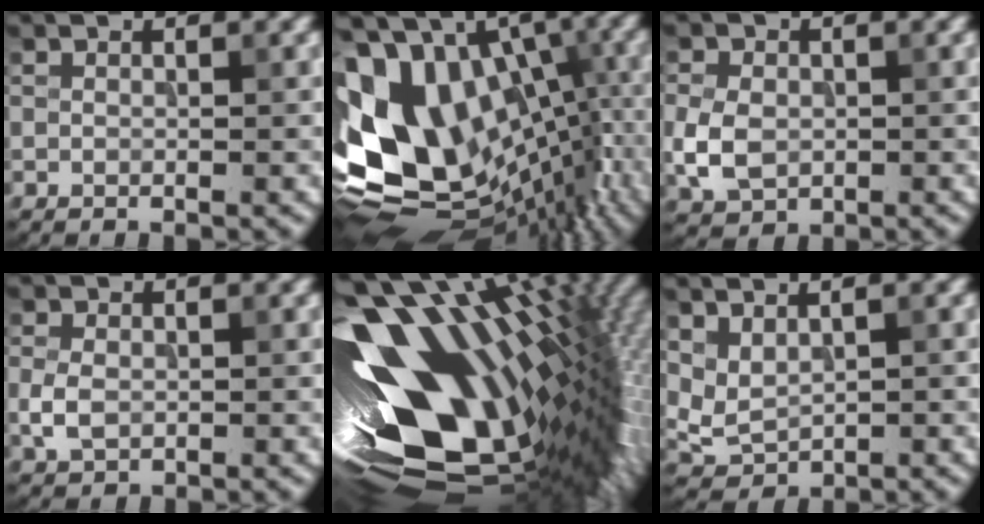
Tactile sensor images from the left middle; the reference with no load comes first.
{"total": 17.5, "force": [-0.5, 12.0, 12.8], "torque": [-0.205, 0.002, 0.020]}
{"total": 4.0, "force": [-0.6, 3.1, 2.5], "torque": [-0.058, -0.004, -0.013]}
{"total": 2.3, "force": [-0.3, 1.7, 1.5], "torque": [-0.034, -0.003, -0.007]}
{"total": 18.9, "force": [-0.6, 9.5, 16.3], "torque": [-0.284, -0.030, -0.008]}
{"total": 2.5, "force": [1.0, 1.5, 1.7], "torque": [-0.037, -0.003, 0.029]}